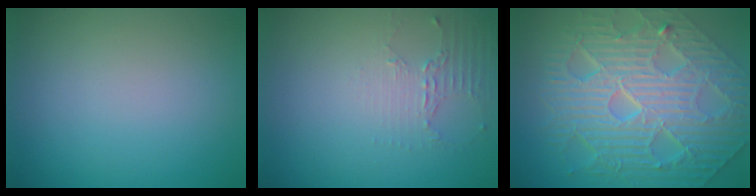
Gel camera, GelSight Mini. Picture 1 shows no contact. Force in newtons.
{"total": 2.1, "press": 1.5, "slide": 1.5}
{"total": 11.4, "press": 7.5, "slide": 8.5}